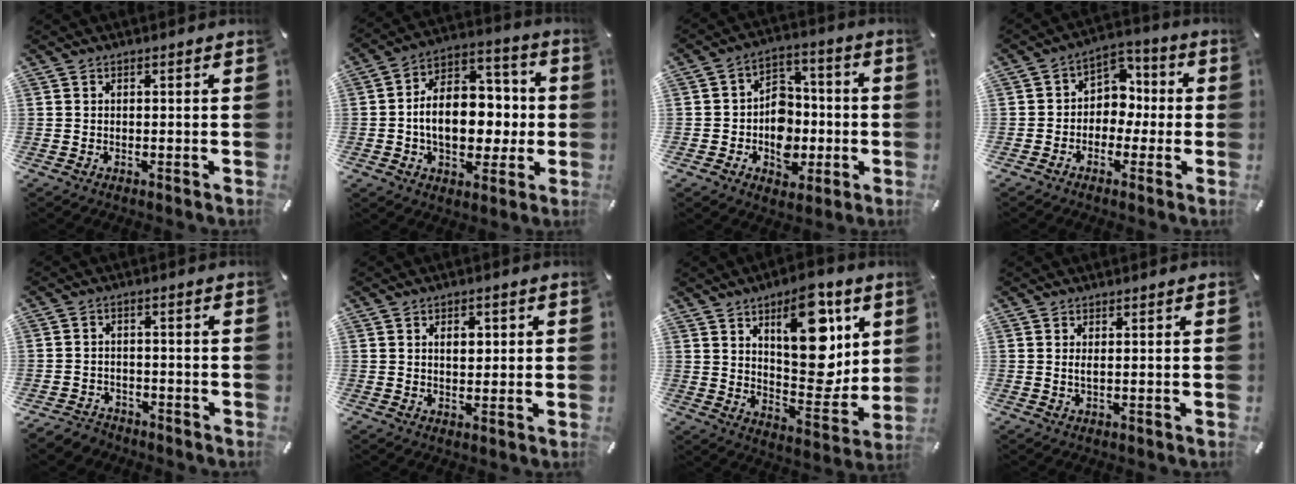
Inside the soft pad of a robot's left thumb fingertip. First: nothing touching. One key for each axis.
{"total": 15.2, "fx": -2.0, "fy": 11.1, "fz": 10.2, "tx": -0.163, "ty": 0.010, "tz": -0.032}
{"total": 10.6, "fx": -3.1, "fy": 9.2, "fz": 4.2, "tx": -0.059, "ty": 0.028, "tz": -0.047}
{"total": 7.4, "fx": -1.1, "fy": 6.8, "fz": 2.6, "tx": -0.038, "ty": 0.015, "tz": -0.022}
{"total": 3.9, "fx": -3.2, "fy": 2.0, "fz": 0.5, "tx": -0.019, "ty": 0.018, "tz": -0.068}
{"total": 3.9, "fx": 0.7, "fy": 2.7, "fz": 2.8, "tx": -0.028, "ty": -0.004, "tz": 0.001}
{"total": 17.1, "fx": 8.5, "fy": 8.5, "fz": 12.2, "tx": -0.152, "ty": -0.054, "tz": 0.143}
{"total": 1.4, "fx": 0.3, "fy": 0.2, "fz": 1.4, "tx": -0.027, "ty": -0.001, "tz": 0.004}